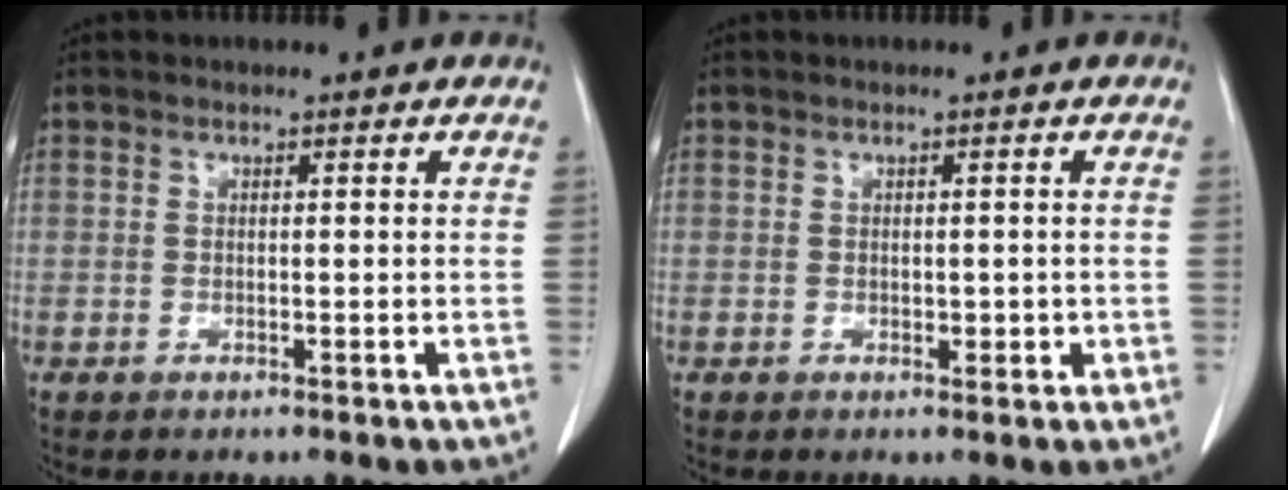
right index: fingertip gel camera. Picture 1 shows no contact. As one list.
[{"total": 1.6, "force": [-0.2, 1.0, 1.2], "torque": [-0.013, 0.003, 0.002]}]